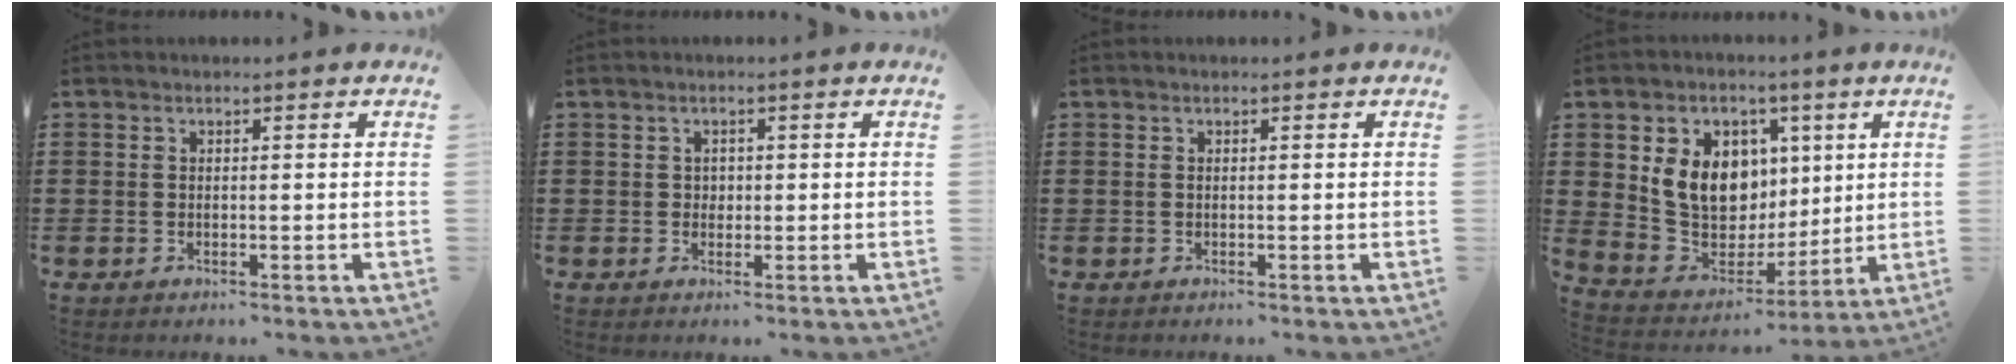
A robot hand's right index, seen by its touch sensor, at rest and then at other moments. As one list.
[{"total": 1.1, "force": [0.2, 1.0, 0.3], "torque": [-0.009, 0.006, 0.003]}, {"total": 0.0}, {"total": 11.3, "force": [3.1, 9.3, 5.6], "torque": [-0.136, -0.002, 0.062]}]